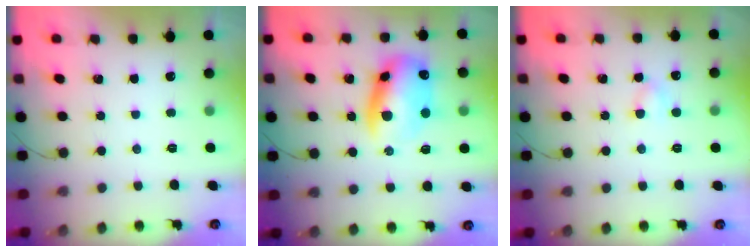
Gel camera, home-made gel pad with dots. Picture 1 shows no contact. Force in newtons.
{"total": 12.7, "press": 12.5, "slide": 2.5}
{"total": 3.1, "press": 2.9, "slide": 1.1}